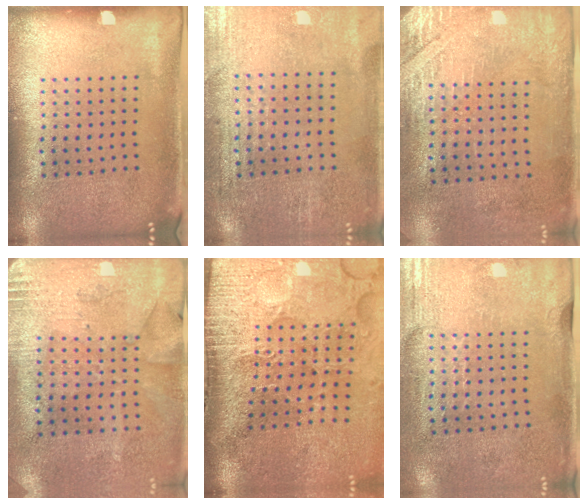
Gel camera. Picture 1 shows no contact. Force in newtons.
{"total": 0.6, "press": 0.5, "slide": 0.4}
{"total": 2.9, "press": 2.5, "slide": 1.5}
{"total": 2.8, "press": 2.2, "slide": 1.7}
{"total": 5.2, "press": 4.1, "slide": 3.2}
{"total": 2.9, "press": 2.4, "slide": 1.6}